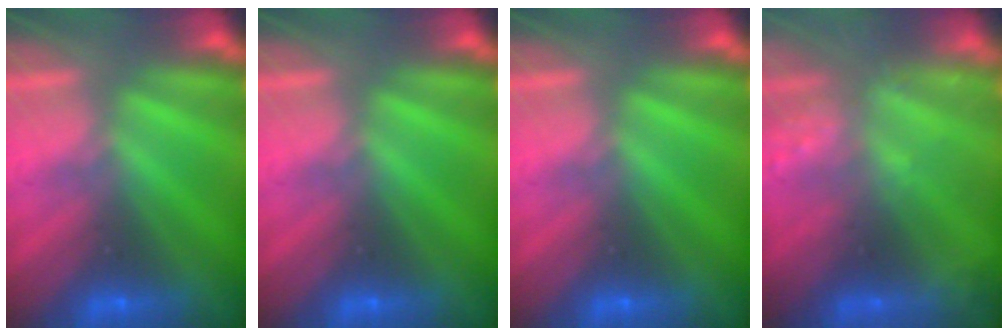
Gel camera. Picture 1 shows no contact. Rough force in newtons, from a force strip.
{"total": 0.0}
{"total": 0.0}
{"total": 2.2}